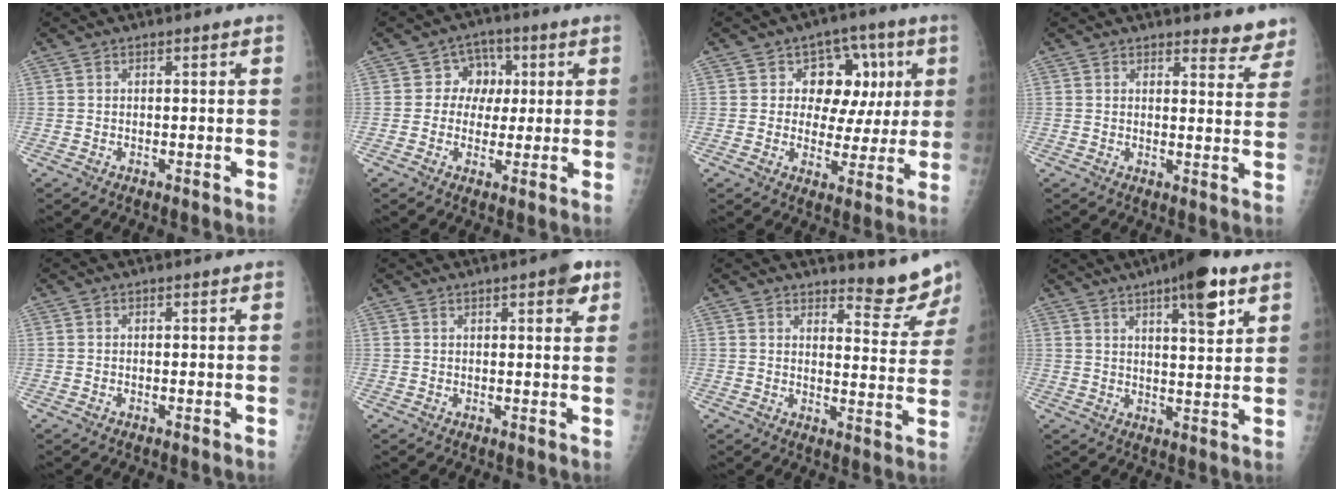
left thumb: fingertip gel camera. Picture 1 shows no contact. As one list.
[{"total": 6.2, "force": [1.1, 5.5, 2.5], "torque": [0.010, 0.010, 0.009]}, {"total": 11.3, "force": [2.9, 8.8, 6.5], "torque": [-0.024, 0.001, 0.038]}, {"total": 5.9, "force": [5.5, 2.2, 0.5], "torque": [0.029, -0.039, 0.045]}, {"total": 0.0}, {"total": 4.2, "force": [2.3, 1.4, 3.3], "torque": [-0.029, -0.006, 0.023]}, {"total": 7.0, "force": [6.7, 1.3, 1.7], "torque": [-0.001, -0.069, 0.083]}, {"total": 10.6, "force": [6.0, 2.7, 8.4], "torque": [-0.107, -0.026, 0.084]}]